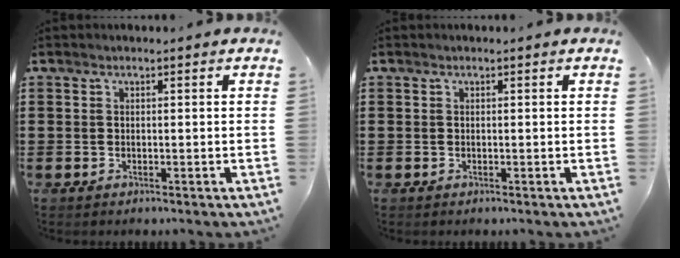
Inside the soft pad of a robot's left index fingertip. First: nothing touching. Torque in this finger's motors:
{"motor_torque": [-0.06, -0.06, 0.00, 0.00]}